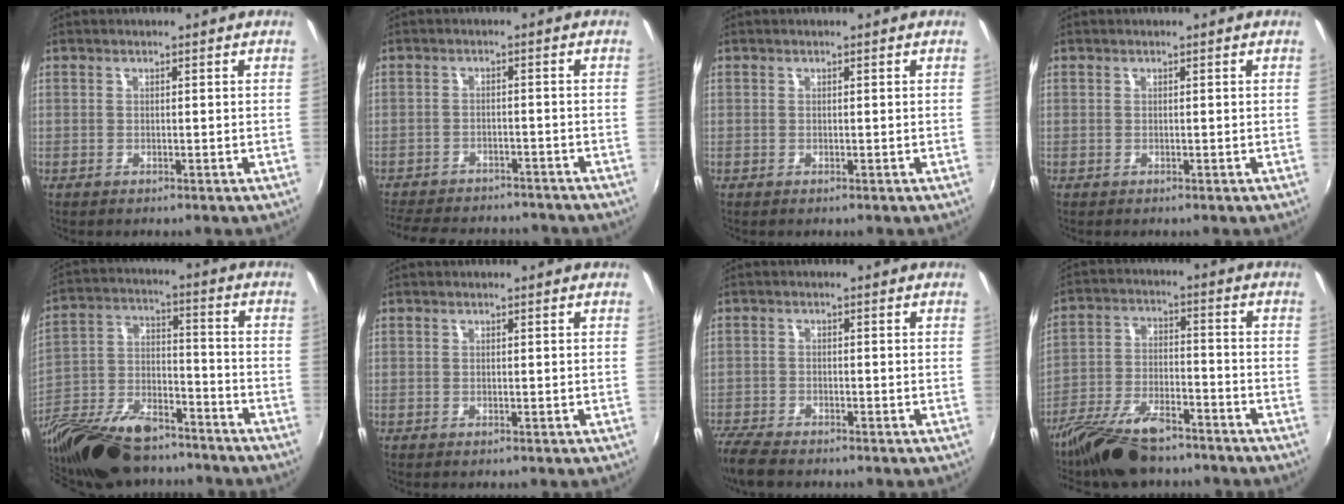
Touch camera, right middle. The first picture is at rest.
{"total": 15.2, "force": [-13.1, 5.2, 5.8], "torque": [-0.134, -0.001, -0.182]}
{"total": 0.0}
{"total": 0.0}
{"total": 25.1, "force": [-18.2, 10.9, 13.4], "torque": [-0.287, -0.019, -0.301]}
{"total": 0.0}
{"total": 6.0, "force": [-5.3, 1.0, 2.6], "torque": [-0.077, -0.026, -0.102]}
{"total": 13.7, "force": [-10.9, 5.0, 6.7], "torque": [-0.147, -0.012, -0.194]}